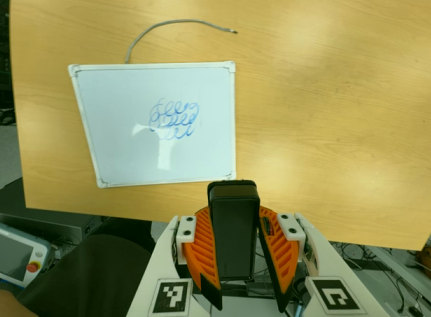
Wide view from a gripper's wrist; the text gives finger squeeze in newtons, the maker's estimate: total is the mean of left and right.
{"total": 10.5, "left": 9.1, "right": 11.9}